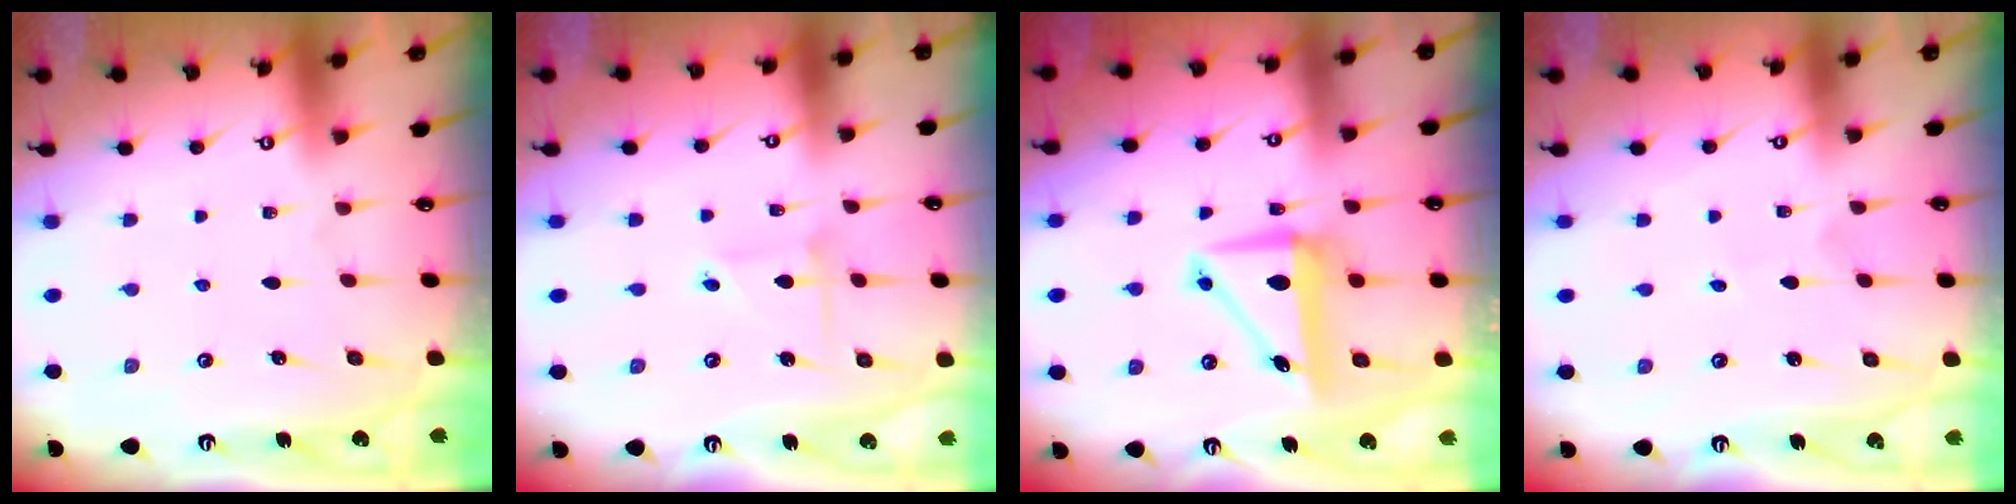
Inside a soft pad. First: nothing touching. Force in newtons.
{"total": 2.1, "press": 2.1, "slide": 0.2}
{"total": 7.5, "press": 7.3, "slide": 1.8}
{"total": 0.7, "press": 0.7, "slide": 0.0}